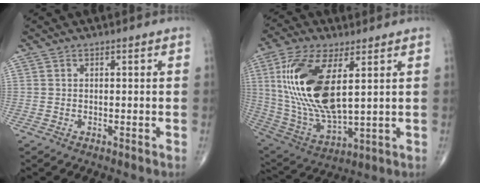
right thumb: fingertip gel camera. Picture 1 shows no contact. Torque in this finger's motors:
{"motor_torque": [1.38, 3.63, 2.23, 0.54, 0.25]}